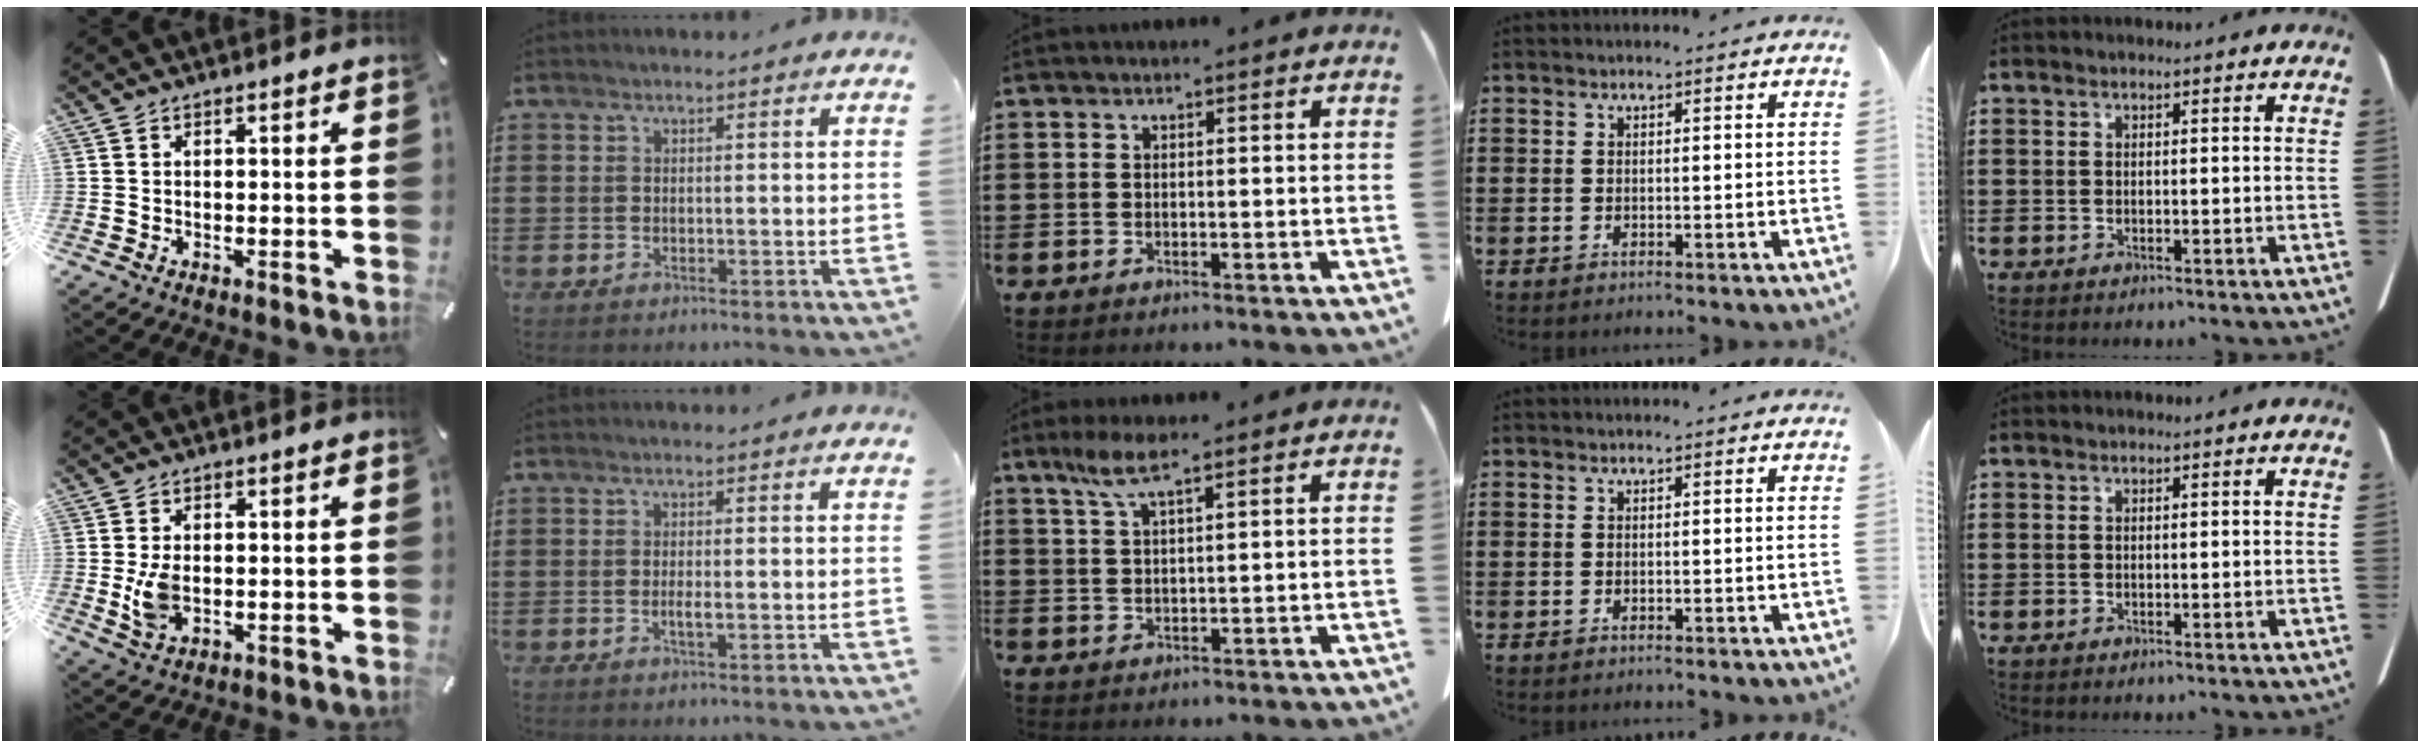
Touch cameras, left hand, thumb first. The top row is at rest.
{"thumb": {"total": 5.7, "force": [-0.1, 3.7, 4.4], "torque": [-0.084, -0.006, -0.005]}, "index": {"total": 1.4, "force": [-0.2, 0.3, 1.4], "torque": [-0.025, -0.003, -0.002]}, "middle": {"total": 4.9, "force": [3.0, 0.7, 3.8], "torque": [-0.082, 0.002, 0.054]}}